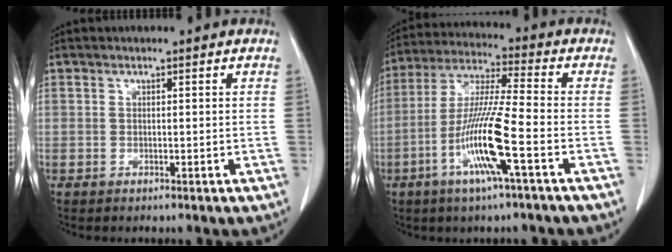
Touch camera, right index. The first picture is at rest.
{"total": 12.6, "force": [-4.7, -0.3, 11.7], "torque": [-0.238, -0.008, -0.096]}